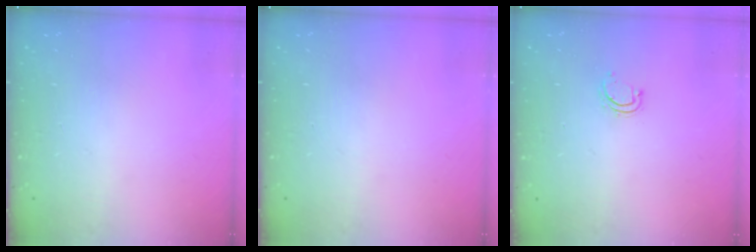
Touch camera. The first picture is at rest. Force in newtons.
{"total": 0.0}
{"total": 4.0, "press": 3.9, "slide": 0.4}